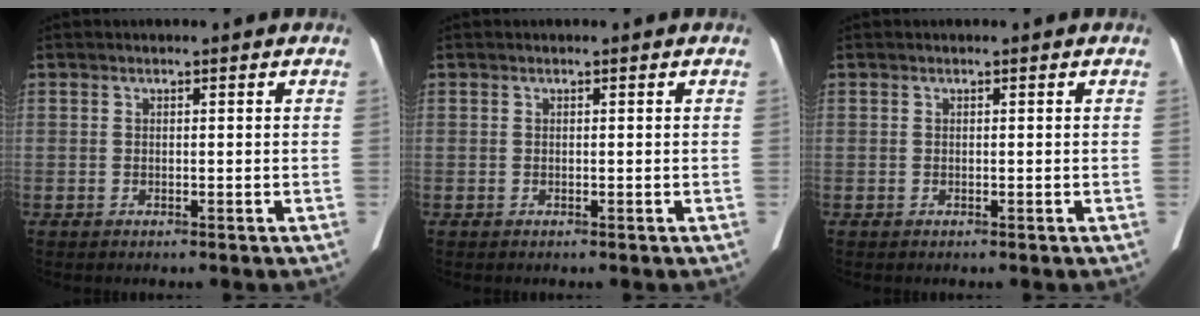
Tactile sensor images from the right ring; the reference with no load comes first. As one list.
[{"total": 0.0}, {"total": 0.0}]